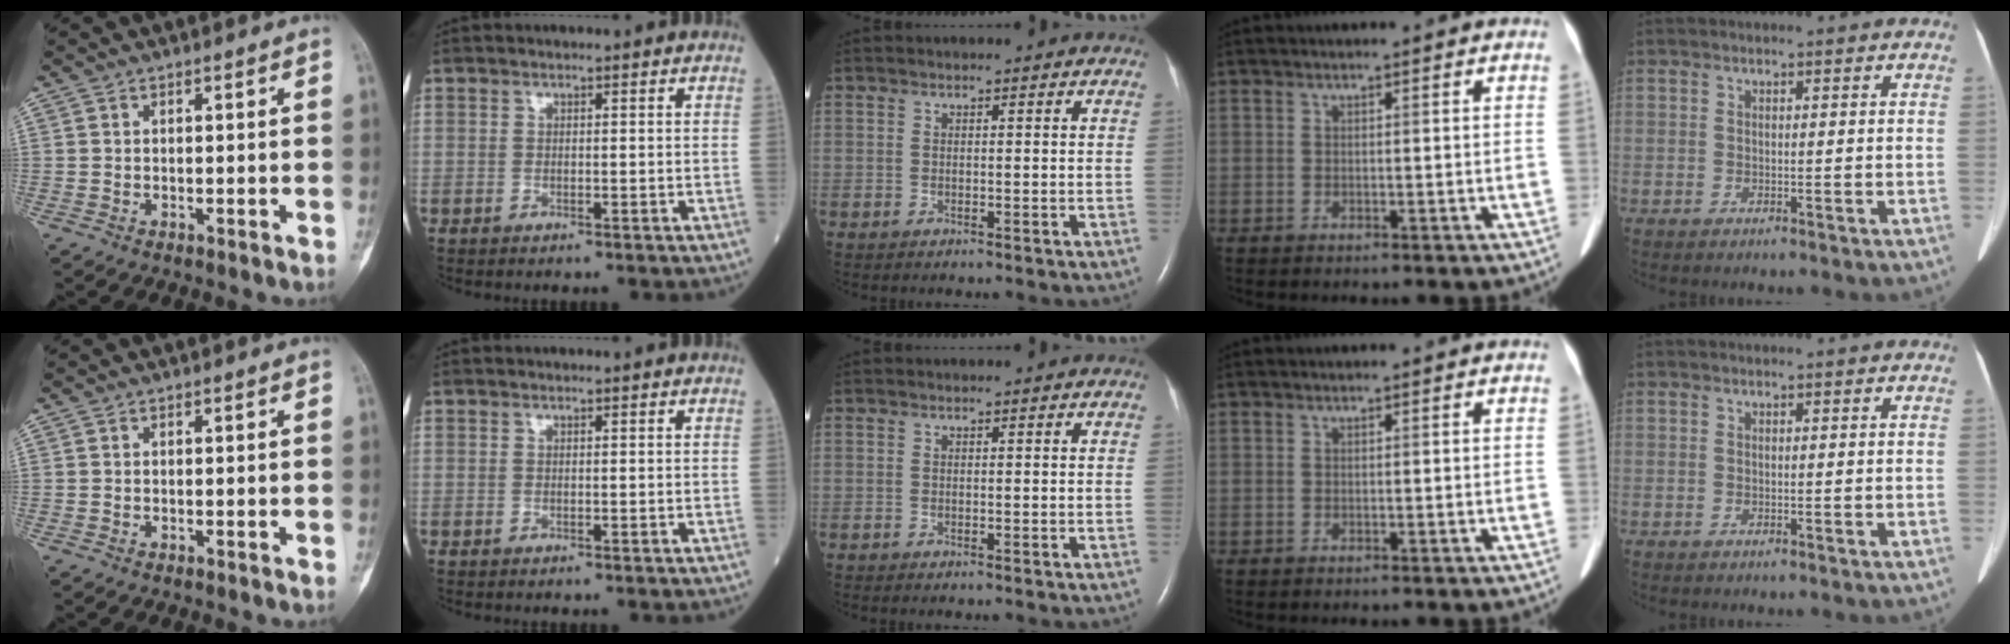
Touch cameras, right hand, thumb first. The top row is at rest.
{}